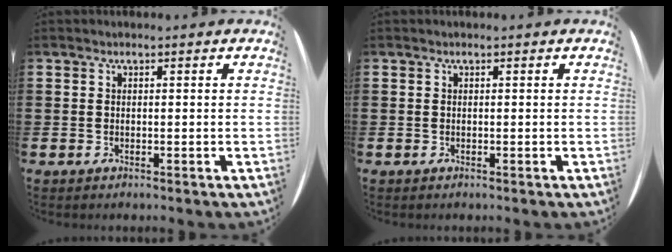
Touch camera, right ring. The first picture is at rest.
{"total": 0.0}